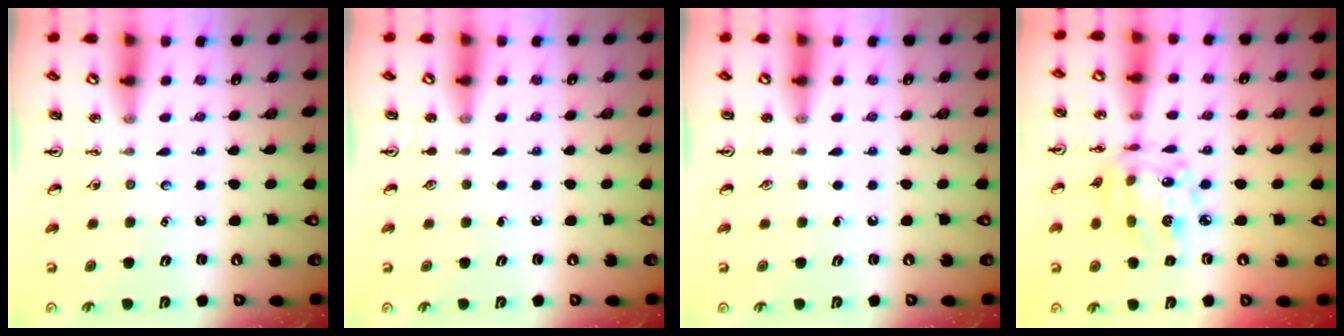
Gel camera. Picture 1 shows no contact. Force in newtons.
{"total": 0.0}
{"total": 0.0}
{"total": 12.9, "press": 12.4, "slide": 3.4}